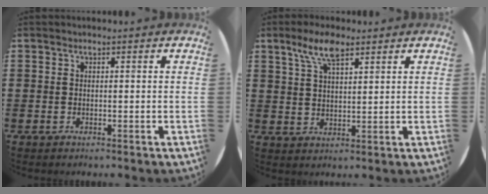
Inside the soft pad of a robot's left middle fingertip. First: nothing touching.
{"total": 6.0, "force": [4.0, 2.1, 4.0], "torque": [-0.080, 0.005, 0.069]}